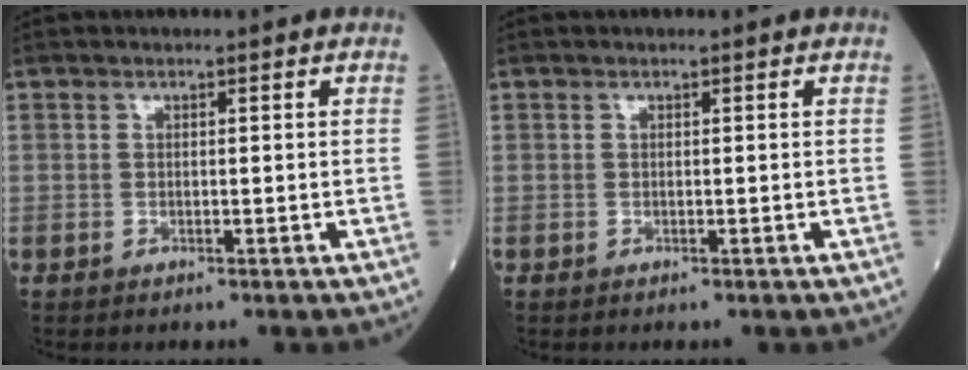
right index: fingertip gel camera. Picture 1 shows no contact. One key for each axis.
{"total": 0.0}